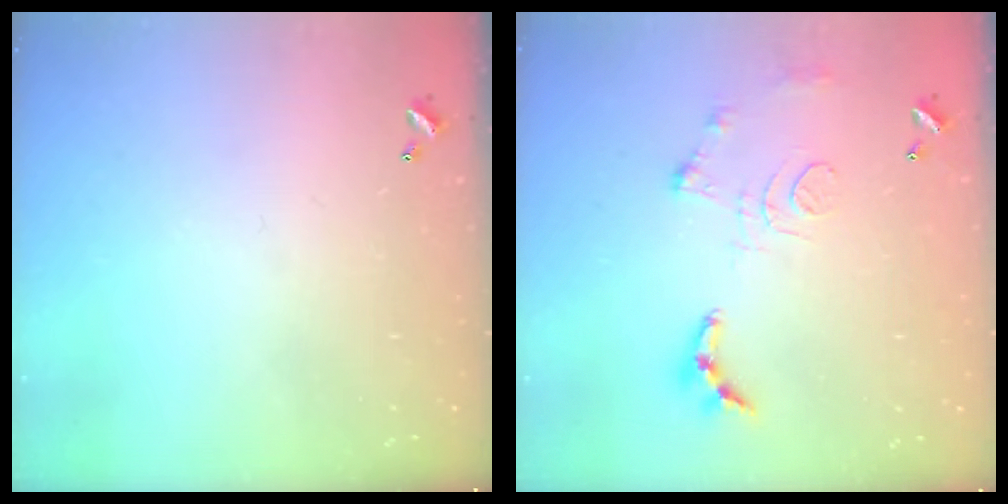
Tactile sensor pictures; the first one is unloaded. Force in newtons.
{"total": 10.7, "press": 10.6, "slide": 1.0}